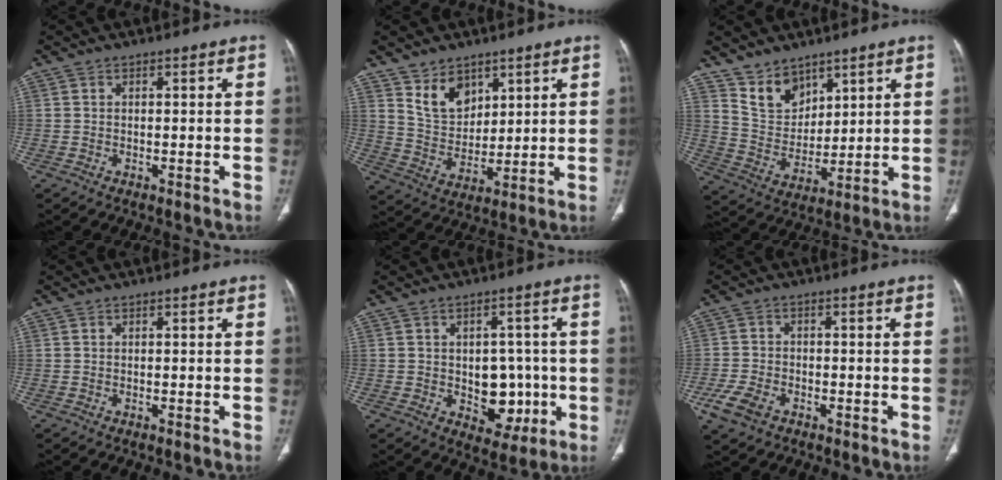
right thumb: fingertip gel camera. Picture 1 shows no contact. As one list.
[{"total": 8.6, "force": [5.3, 5.6, 3.8], "torque": [-0.042, -0.041, 0.110]}, {"total": 9.0, "force": [6.8, 5.2, 2.7], "torque": [-0.025, -0.050, 0.144]}, {"total": 0.0}, {"total": 9.1, "force": [-1.4, 6.6, 6.1], "torque": [-0.037, 0.008, -0.006]}, {"total": 5.9, "force": [-3.0, 3.7, 3.5], "torque": [-0.081, 0.009, -0.055]}]